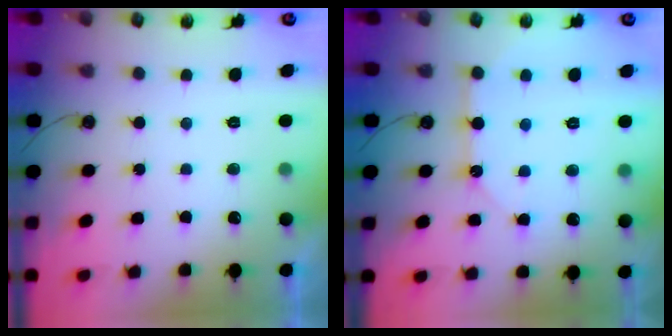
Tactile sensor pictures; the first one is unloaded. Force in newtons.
{"total": 9.3, "press": 9.3, "slide": 0.6}